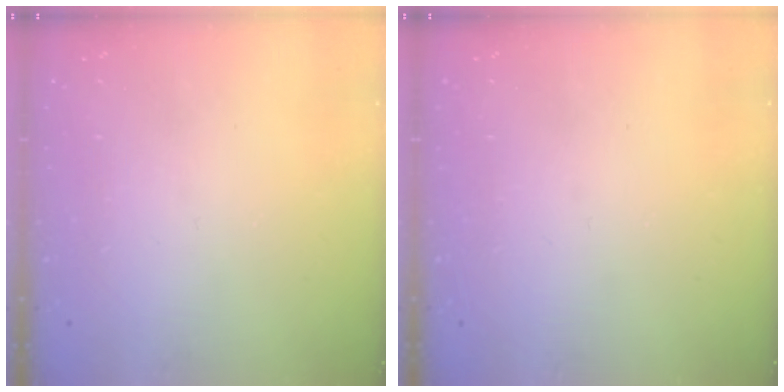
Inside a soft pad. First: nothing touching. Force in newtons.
{"total": 0.0}